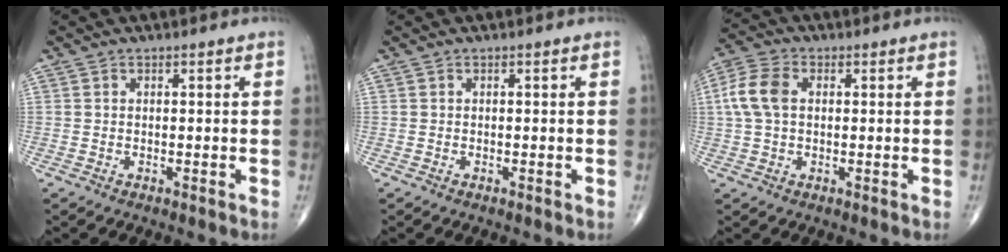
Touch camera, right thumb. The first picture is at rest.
{"total": 0.0}
{"total": 7.6, "force": [1.1, 4.9, 5.7], "torque": [-0.134, 0.018, 0.019]}